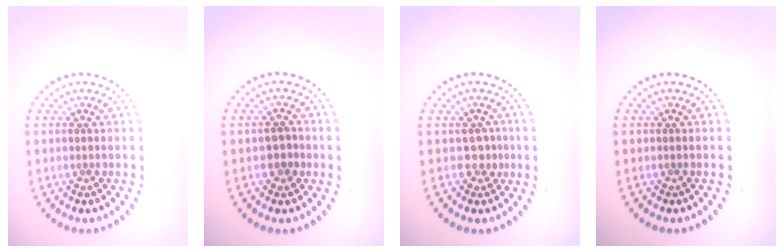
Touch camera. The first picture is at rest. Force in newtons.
{"total": 1.2, "press": 1.1, "slide": 0.5}
{"total": 1.4, "press": 1.2, "slide": 0.8}
{"total": 0.0}